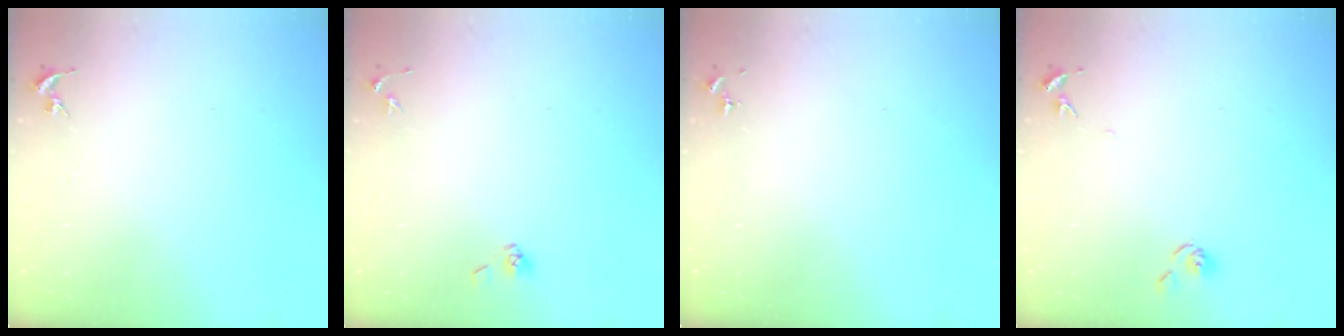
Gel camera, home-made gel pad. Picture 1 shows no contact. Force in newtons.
{"total": 3.8, "press": 3.3, "slide": 1.8}
{"total": 0.0}
{"total": 4.8, "press": 4.8, "slide": 0.4}